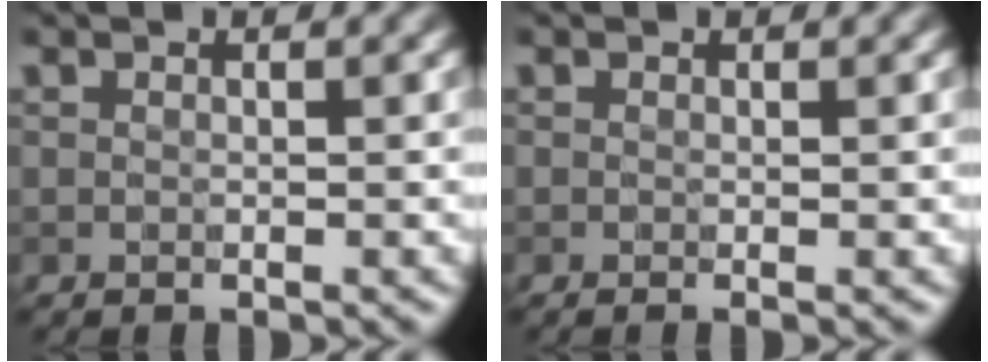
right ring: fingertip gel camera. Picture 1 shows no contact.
{"total": 0.9, "force": [-0.2, 0.3, 0.8], "torque": [-0.010, -0.006, -0.004]}